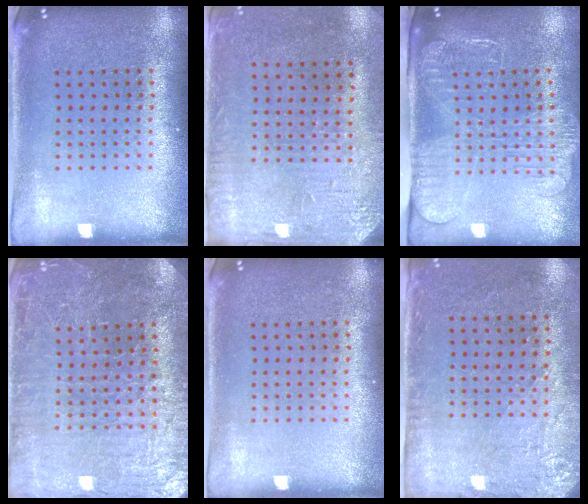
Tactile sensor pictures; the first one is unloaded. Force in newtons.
{"total": 3.3, "press": 2.7, "slide": 1.9}
{"total": 2.6, "press": 2.1, "slide": 1.6}
{"total": 3.3, "press": 3.3, "slide": 0.3}
{"total": 0.0}
{"total": 2.9, "press": 2.3, "slide": 1.6}